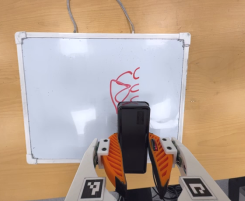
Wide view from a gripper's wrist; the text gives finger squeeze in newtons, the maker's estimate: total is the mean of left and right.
{"total": 9.1, "left": 6.7, "right": 11.5}